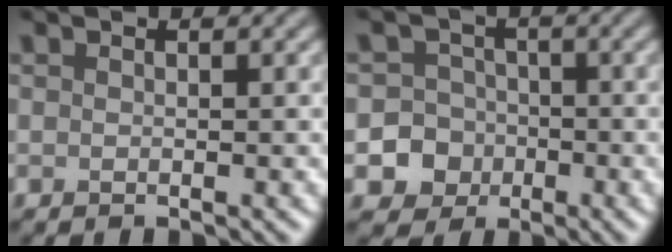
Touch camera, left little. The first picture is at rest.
{"total": 6.5, "force": [-2.6, 5.9, 0.9], "torque": [0.006, -0.006, -0.062]}